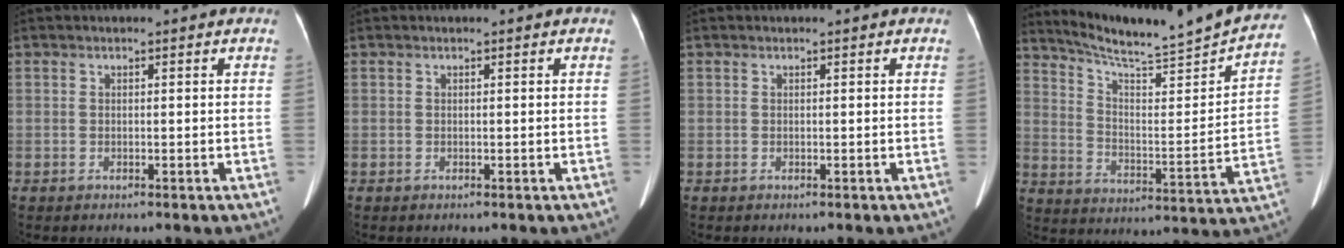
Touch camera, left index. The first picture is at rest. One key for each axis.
{"total": 0.0}
{"total": 0.0}
{"total": 23.5, "fx": 21.6, "fy": 0.0, "fz": 9.3, "tx": -0.150, "ty": -0.064, "tz": 0.298}